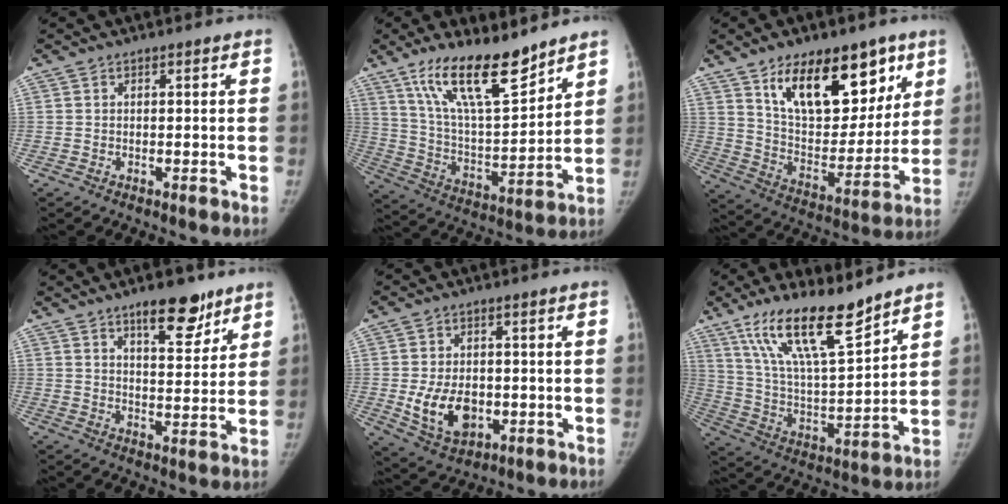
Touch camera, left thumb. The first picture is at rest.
{"total": 17.4, "force": [12.5, 4.8, 11.1], "torque": [-0.164, -0.074, 0.233]}
{"total": 21.6, "force": [11.9, 11.2, 14.1], "torque": [-0.154, -0.054, 0.203]}
{"total": 9.9, "force": [6.8, 3.7, 6.2], "torque": [-0.063, -0.043, 0.104]}
{"total": 9.9, "force": [-1.7, 6.8, 7.0], "torque": [-0.104, -0.003, -0.014]}
{"total": 17.6, "force": [12.6, 4.0, 11.8], "torque": [-0.188, -0.067, 0.238]}